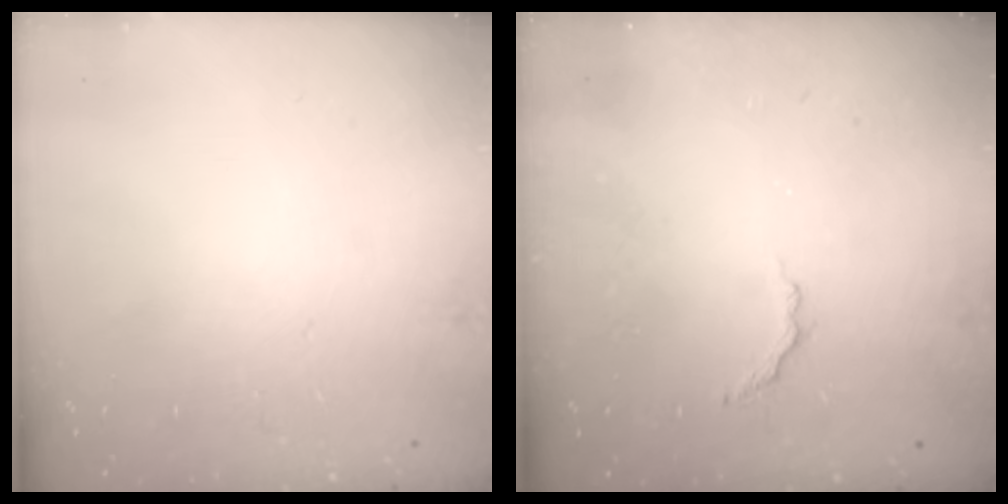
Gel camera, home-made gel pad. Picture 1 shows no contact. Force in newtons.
{"total": 2.9, "press": 2.7, "slide": 0.9}